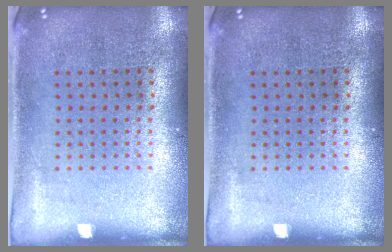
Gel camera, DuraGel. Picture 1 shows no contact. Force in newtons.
{"total": 0.0}